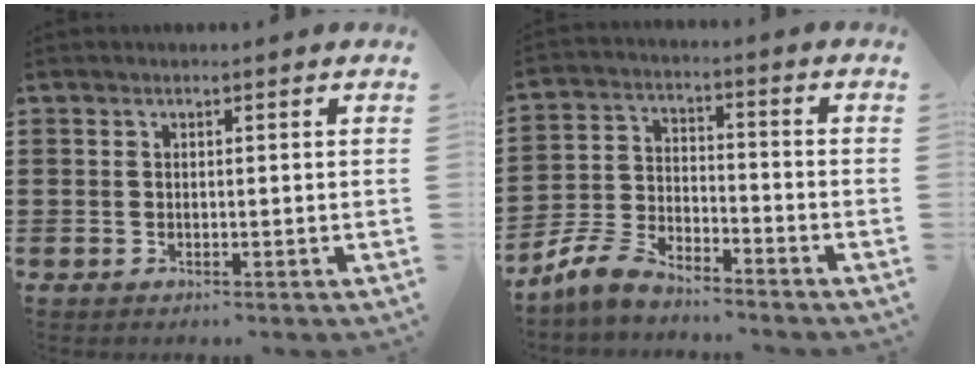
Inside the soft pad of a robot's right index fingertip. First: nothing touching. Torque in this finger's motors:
{"motor_torque": [-1.10, 0.95, -0.43, -0.21]}